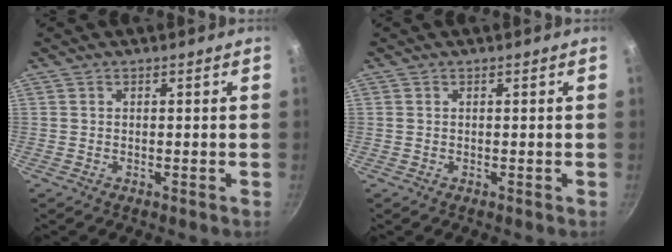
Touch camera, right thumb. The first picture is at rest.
{"total": 0.0}